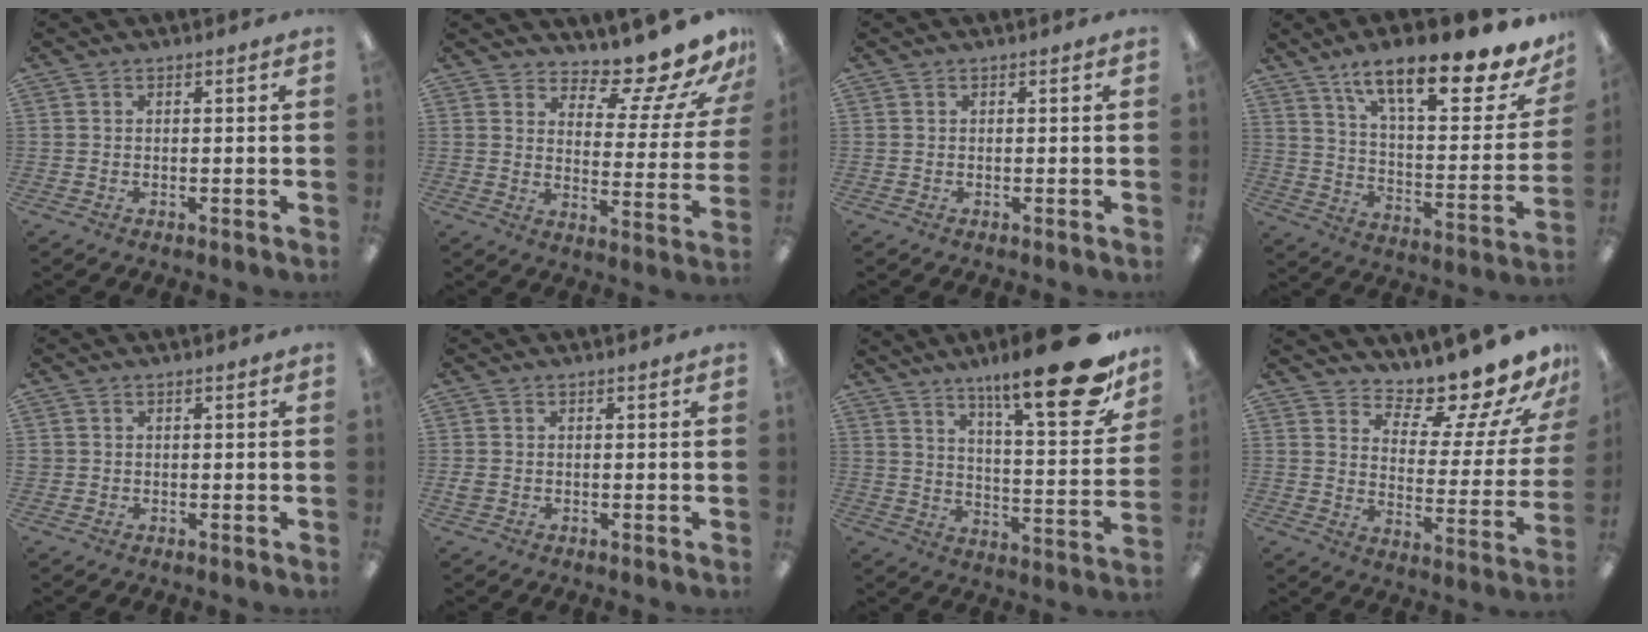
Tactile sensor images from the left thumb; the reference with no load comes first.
{"total": 12.8, "force": [11.3, 3.3, 5.1], "torque": [-0.072, -0.103, 0.191]}
{"total": 0.0}
{"total": 19.8, "force": [14.4, 5.1, 12.6], "torque": [-0.193, -0.105, 0.235]}
{"total": 0.9, "force": [0.1, 0.8, 0.0], "torque": [-0.001, 0.004, 0.002]}
{"total": 1.1, "force": [-0.1, 0.9, 0.7], "torque": [-0.013, 0.004, -0.003]}
{"total": 23.3, "force": [15.1, 5.9, 16.8], "torque": [-0.240, -0.106, 0.236]}
{"total": 14.1, "force": [12.8, 3.1, 5.0], "torque": [-0.069, -0.116, 0.213]}